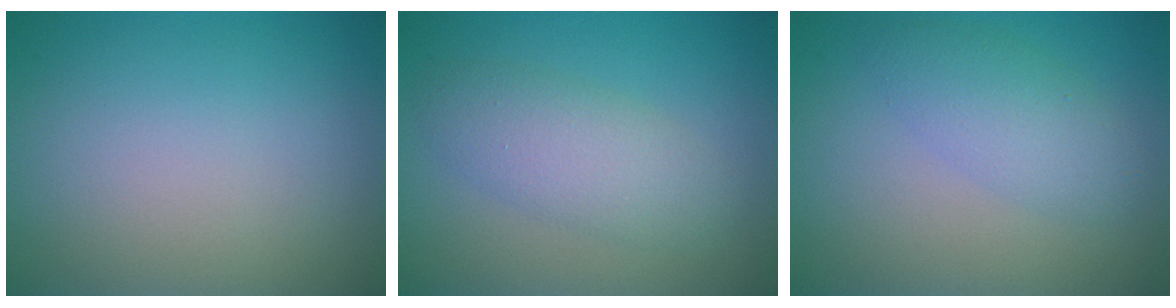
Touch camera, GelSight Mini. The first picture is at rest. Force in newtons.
{"total": 3.8, "press": 3.8, "slide": 0.1}
{"total": 3.2, "press": 3.2, "slide": 0.1}